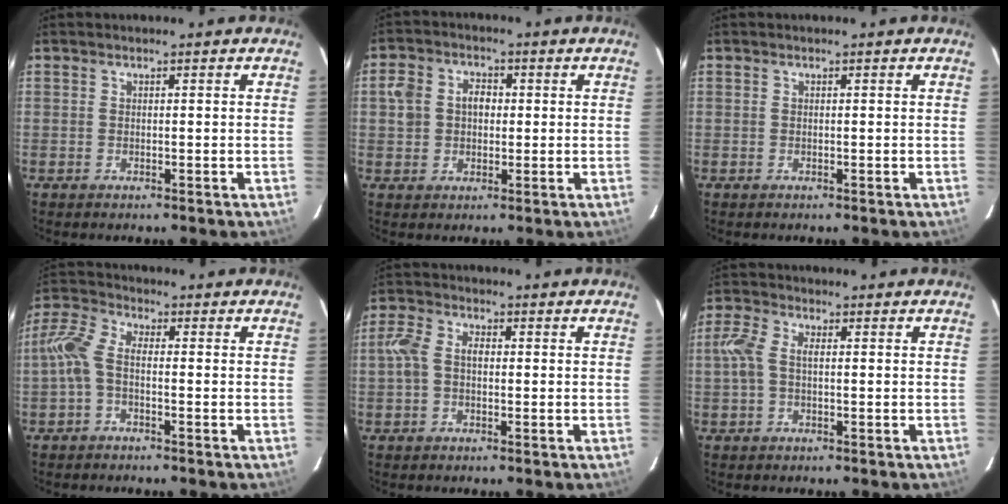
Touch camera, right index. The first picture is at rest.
{"total": 6.1, "force": [0.3, 5.2, 3.3], "torque": [-0.069, 0.021, 0.004]}
{"total": 0.0}
{"total": 6.0, "force": [-1.4, 2.8, 5.1], "torque": [-0.124, 0.017, -0.035]}
{"total": 5.0, "force": [-0.2, 3.3, 3.8], "torque": [-0.085, 0.015, -0.007]}
{"total": 4.8, "force": [0.1, 2.5, 4.1], "torque": [-0.092, 0.011, 0.000]}